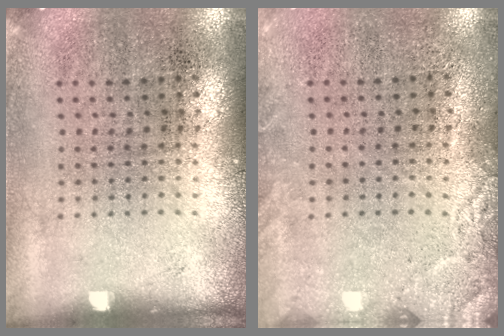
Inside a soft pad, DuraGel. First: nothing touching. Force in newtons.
{"total": 2.4, "press": 2.4, "slide": 0.3}